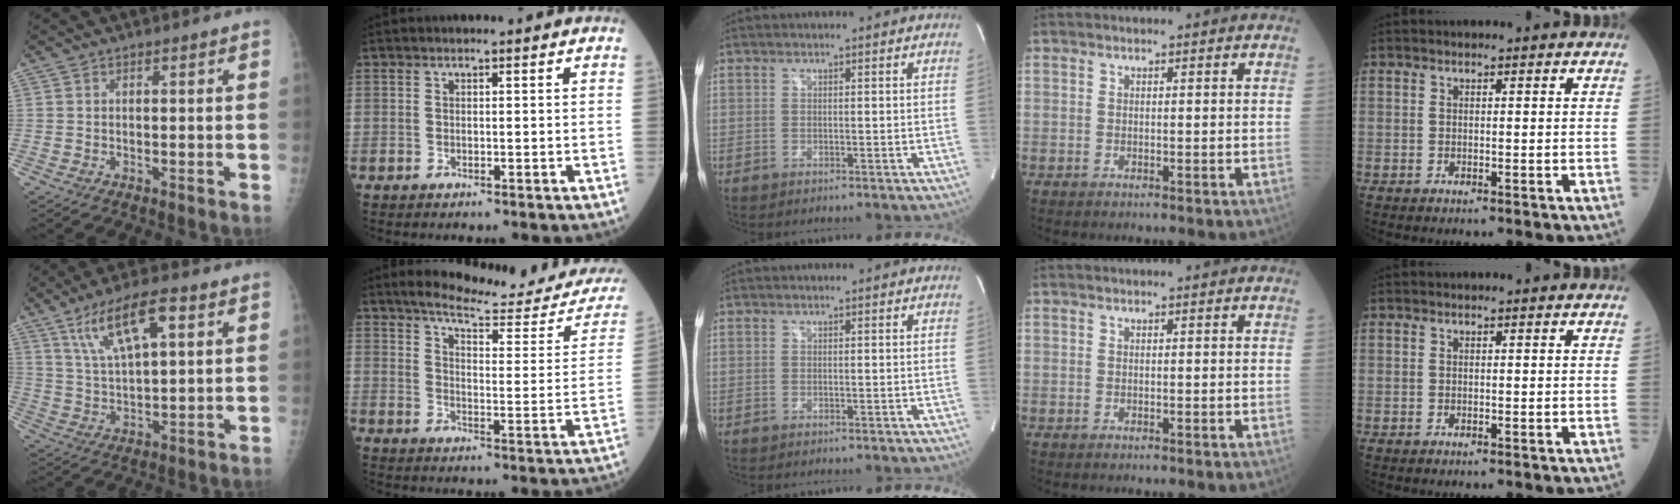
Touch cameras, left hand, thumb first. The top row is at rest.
{"thumb": {"total": 12.0, "force": [5.7, 4.0, 9.9], "torque": [-0.168, -0.007, 0.108]}, "index": {"total": 19.2, "force": [17.9, 2.9, 6.3], "torque": [-0.075, -0.070, 0.210]}}